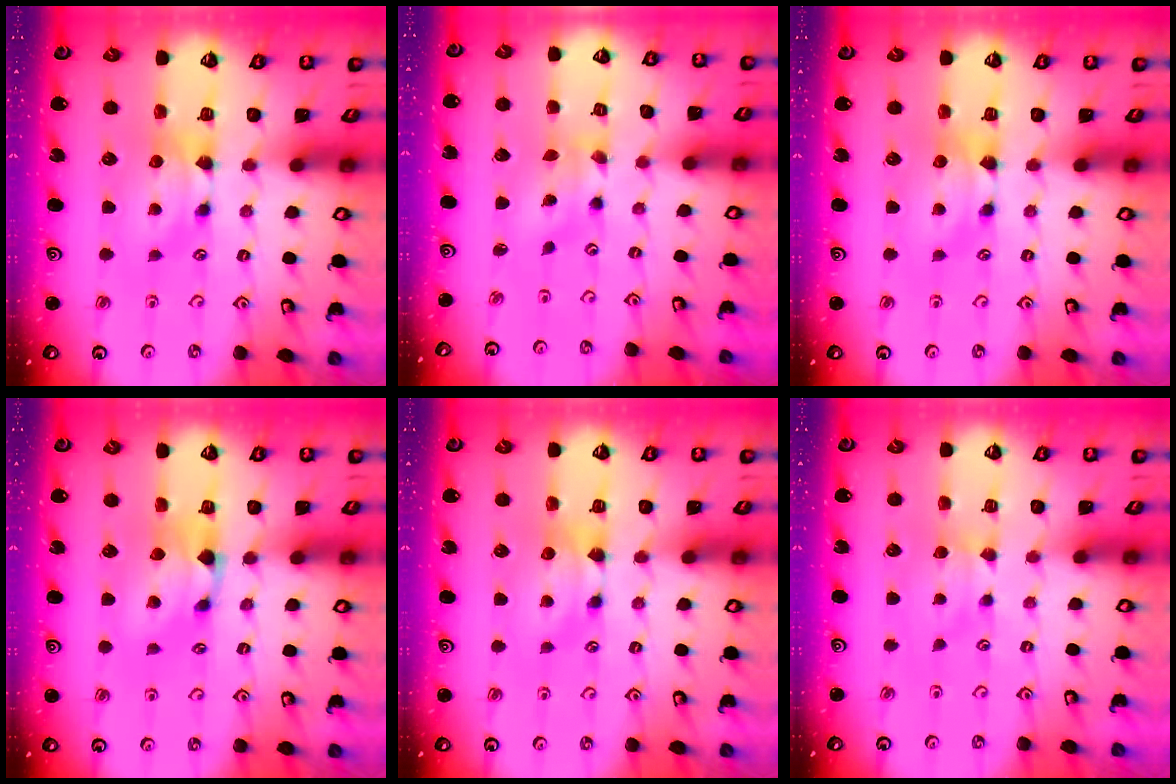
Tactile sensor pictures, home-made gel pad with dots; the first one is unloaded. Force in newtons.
{"total": 1.4, "press": 0.9, "slide": 1.1}
{"total": 0.0}
{"total": 1.4, "press": 0.4, "slide": 1.3}
{"total": 0.0}
{"total": 2.1, "press": 2.0, "slide": 0.5}